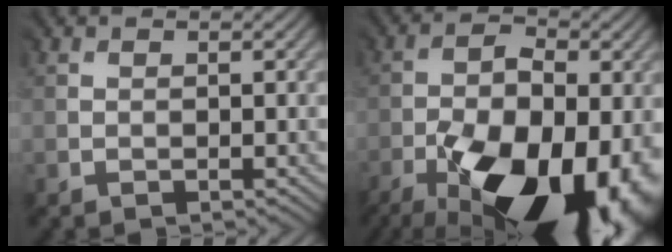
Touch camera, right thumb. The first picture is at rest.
{"total": 19.1, "force": [-8.7, 9.8, 14.0], "torque": [-0.220, -0.026, -0.129]}